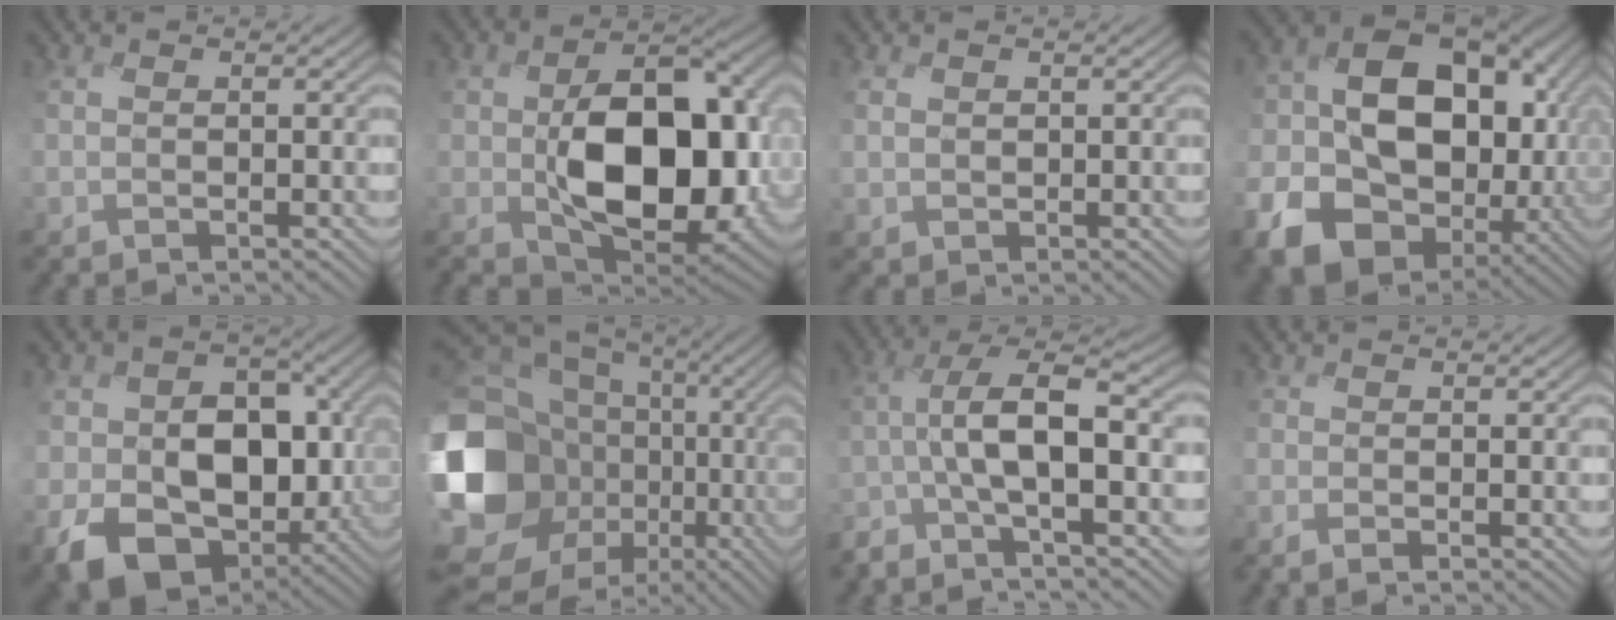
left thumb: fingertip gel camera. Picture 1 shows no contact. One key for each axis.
{"total": 14.6, "fx": -1.6, "fy": 9.6, "fz": 10.8, "tx": -0.162, "ty": -0.023, "tz": -0.024}
{"total": 1.2, "fx": 0.4, "fy": 1.1, "fz": -0.1, "tx": -0.013, "ty": -0.003, "tz": 0.002}
{"total": 17.2, "fx": -4.0, "fy": 12.7, "fz": 10.9, "tx": -0.205, "ty": -0.037, "tz": -0.053}
{"total": 15.0, "fx": -4.2, "fy": 11.0, "fz": 9.3, "tx": -0.156, "ty": -0.037, "tz": -0.062}
{"total": 19.7, "fx": -2.9, "fy": 15.8, "fz": 11.4, "tx": -0.296, "ty": -0.031, "tz": -0.035}
{"total": 6.9, "fx": -2.5, "fy": 1.3, "fz": 6.3, "tx": -0.123, "ty": 0.017, "tz": -0.066}
{"total": 1.0, "fx": -0.4, "fy": -0.7, "fz": -0.6, "tx": 0.016, "ty": 0.003, "tz": -0.013}